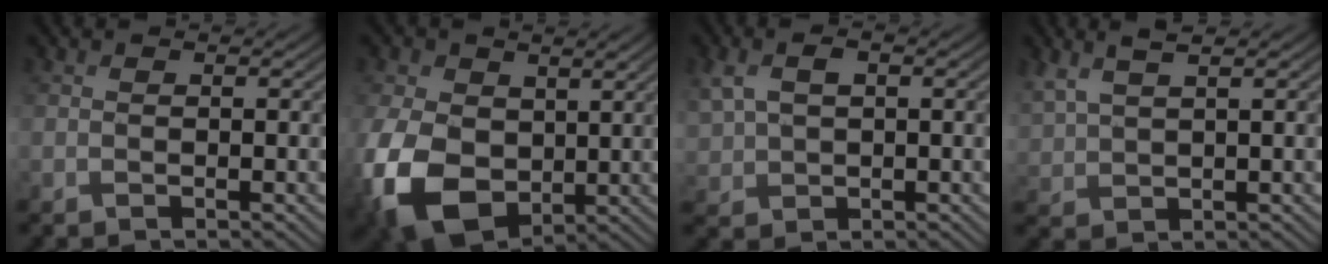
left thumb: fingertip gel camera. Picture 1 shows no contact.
{"total": 13.8, "force": [-1.3, 9.9, 9.6], "torque": [-0.266, -0.027, -0.026]}
{"total": 5.3, "force": [1.4, 3.6, 3.6], "torque": [-0.088, 0.002, 0.029]}
{"total": 4.5, "force": [3.1, 1.5, 3.0], "torque": [-0.082, 0.008, 0.068]}